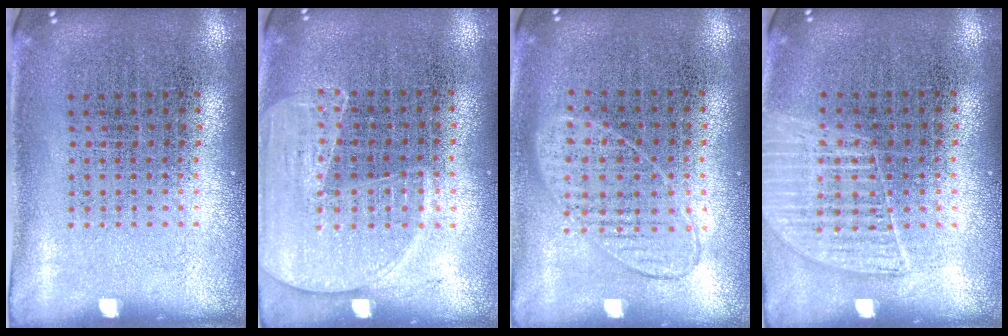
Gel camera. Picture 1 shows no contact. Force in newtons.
{"total": 1.6, "press": 1.4, "slide": 0.8}
{"total": 0.9, "press": 0.9, "slide": 0.3}
{"total": 1.3, "press": 1.2, "slide": 0.4}